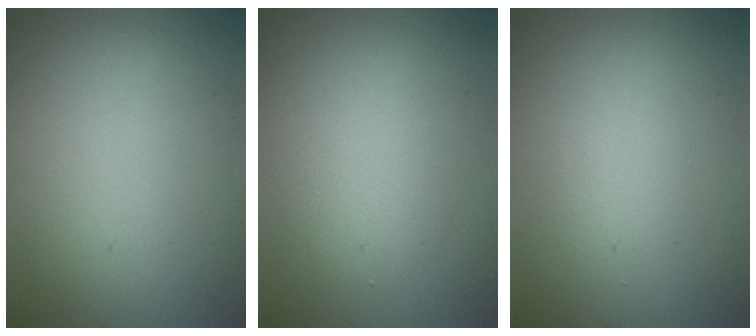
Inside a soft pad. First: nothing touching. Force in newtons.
{"total": 2.5, "press": 2.5, "slide": 0.1}
{"total": 1.3, "press": 1.3, "slide": 0.1}